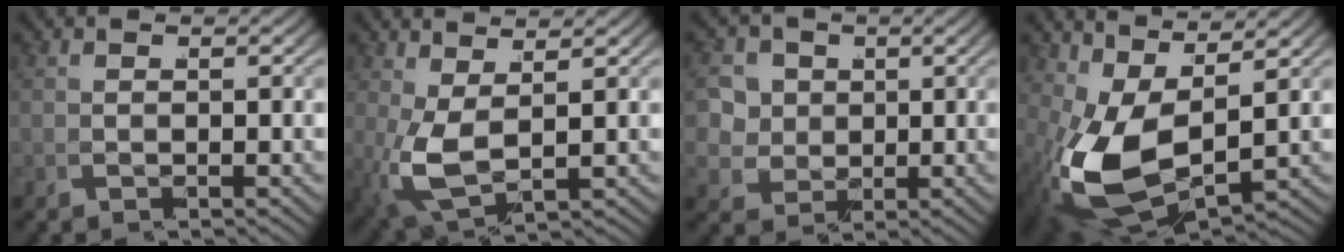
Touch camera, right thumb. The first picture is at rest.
{"total": 5.0, "force": [1.0, 2.5, 4.2], "torque": [-0.108, -0.025, 0.043]}
{"total": 7.0, "force": [0.8, 6.1, 3.2], "torque": [-0.091, -0.034, 0.030]}
{"total": 9.9, "force": [0.3, 5.7, 8.0], "torque": [-0.195, -0.052, 0.036]}